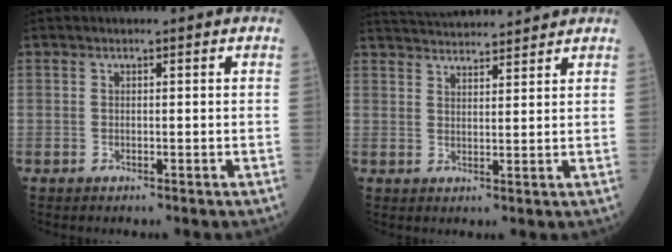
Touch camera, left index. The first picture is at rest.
{"total": 10.3, "force": [9.9, 0.8, 2.6], "torque": [-0.050, 0.027, 0.148]}